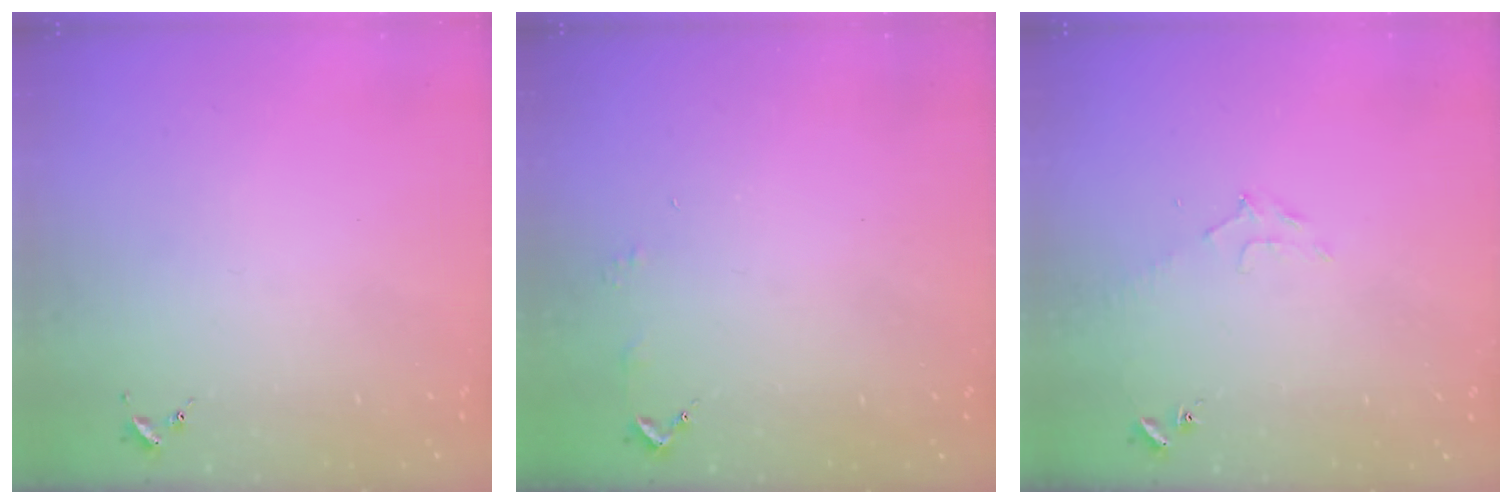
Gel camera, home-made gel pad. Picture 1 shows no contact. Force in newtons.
{"total": 2.9, "press": 2.8, "slide": 0.3}
{"total": 6.6, "press": 6.6, "slide": 0.8}